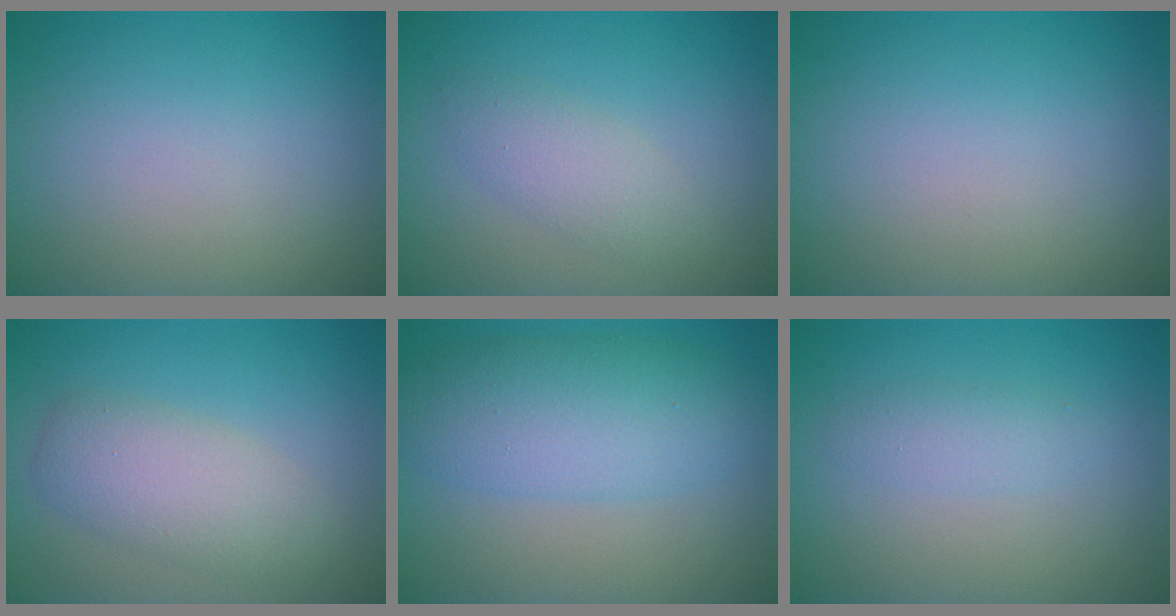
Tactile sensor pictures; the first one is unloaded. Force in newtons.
{"total": 2.4, "press": 2.4, "slide": 0.1}
{"total": 0.0}
{"total": 4.1, "press": 4.1, "slide": 0.4}
{"total": 6.2, "press": 6.2, "slide": 0.0}
{"total": 1.6, "press": 1.6, "slide": 0.1}